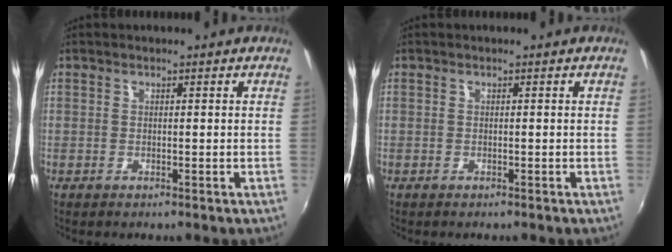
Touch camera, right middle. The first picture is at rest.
{"total": 0.0}